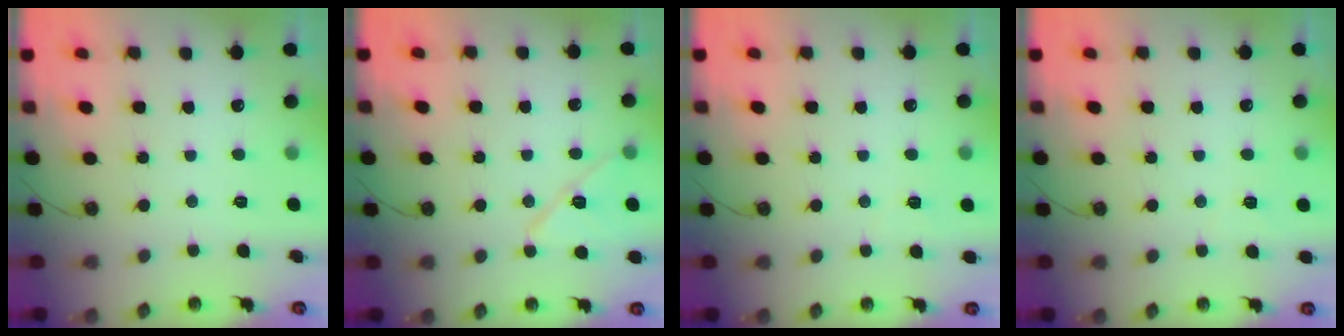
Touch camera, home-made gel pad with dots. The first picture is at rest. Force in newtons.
{"total": 11.0, "press": 10.9, "slide": 1.6}
{"total": 2.6, "press": 1.9, "slide": 1.8}
{"total": 2.6, "press": 1.9, "slide": 1.8}